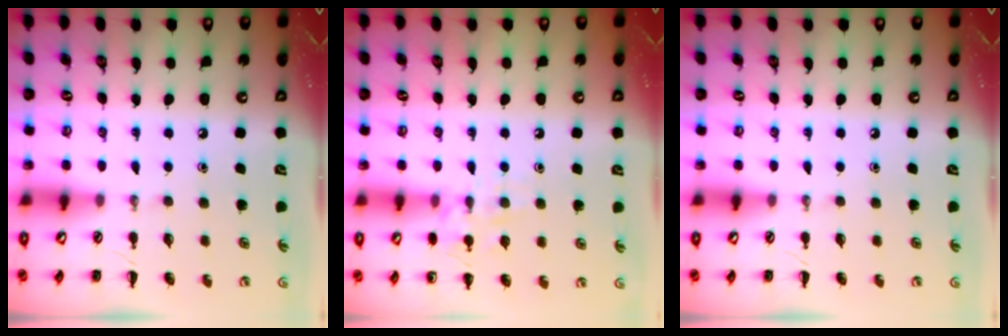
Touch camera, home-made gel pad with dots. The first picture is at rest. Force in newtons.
{"total": 9.4, "press": 9.4, "slide": 1.1}
{"total": 0.0}